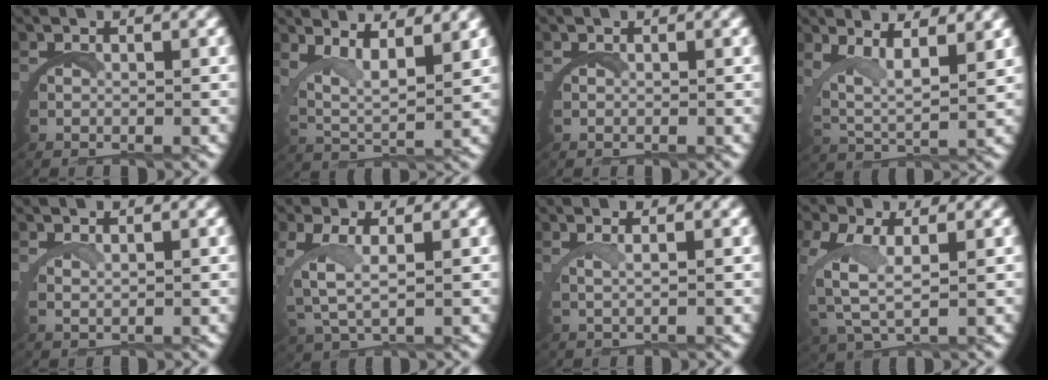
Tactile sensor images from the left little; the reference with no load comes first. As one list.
[{"total": 5.5, "force": [3.4, 2.3, 3.6], "torque": [-0.081, -0.008, 0.053]}, {"total": 0.0}, {"total": 5.5, "force": [3.0, 2.5, 3.9], "torque": [-0.089, -0.009, 0.049]}, {"total": 1.4, "force": [1.3, -0.5, 0.2], "torque": [-0.011, 0.002, 0.024]}, {"total": 3.2, "force": [1.3, 1.1, 2.7], "torque": [-0.080, -0.009, 0.036]}, {"total": 1.7, "force": [1.1, -0.7, 1.1], "torque": [-0.032, 0.002, 0.020]}, {"total": 3.9, "force": [1.2, 1.7, 3.3], "torque": [-0.098, -0.013, 0.033]}]